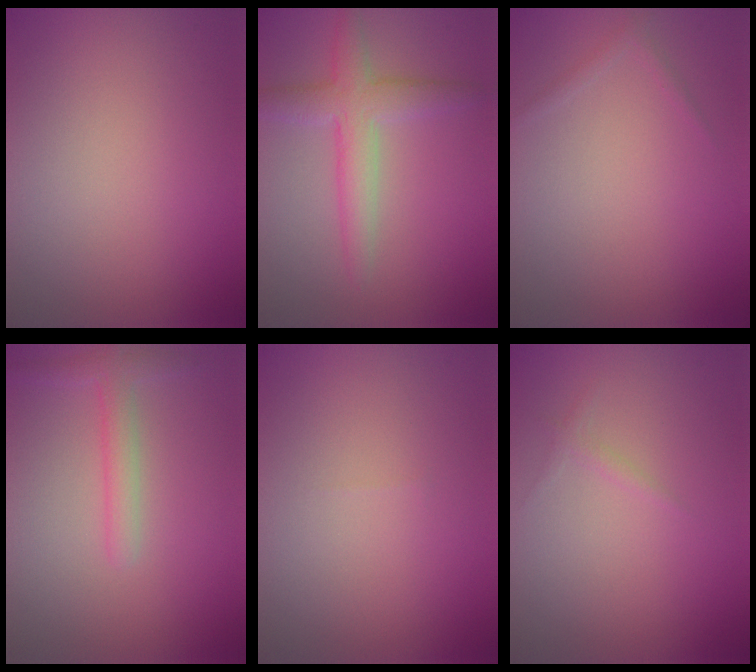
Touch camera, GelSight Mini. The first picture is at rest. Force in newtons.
{"total": 4.0, "press": 4.0, "slide": 0.1}
{"total": 0.6, "press": 0.6, "slide": 0.1}
{"total": 2.1, "press": 2.1, "slide": 0.1}
{"total": 0.0}
{"total": 0.6, "press": 0.6, "slide": 0.1}